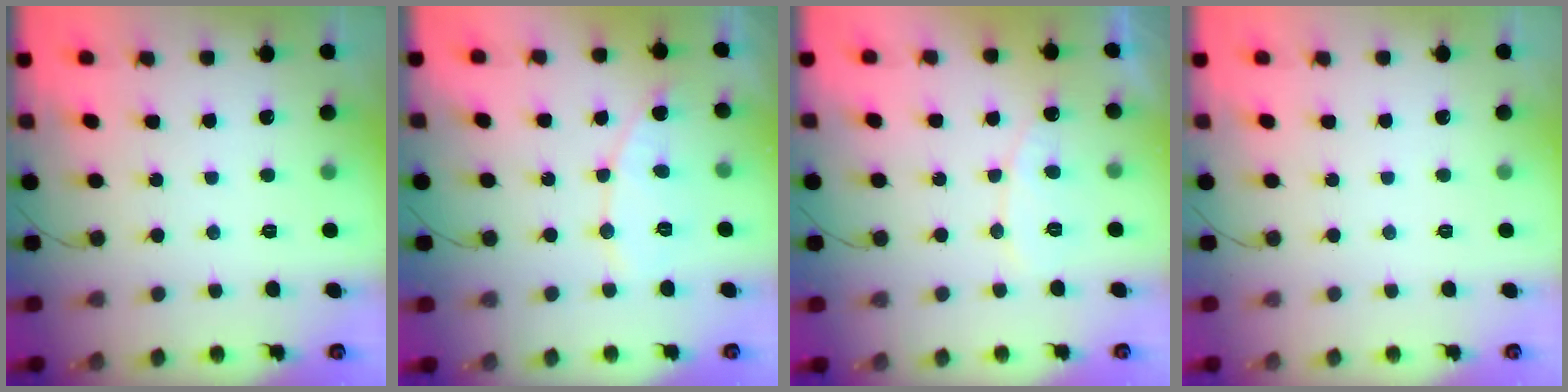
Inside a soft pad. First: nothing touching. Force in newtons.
{"total": 7.2, "press": 7.2, "slide": 0.6}
{"total": 6.4, "press": 6.4, "slide": 0.5}
{"total": 0.0}